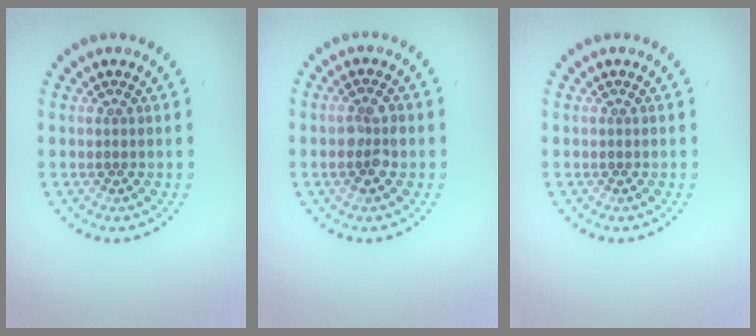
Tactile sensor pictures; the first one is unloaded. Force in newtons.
{"total": 2.5, "press": 2.5, "slide": 0.4}
{"total": 0.0}